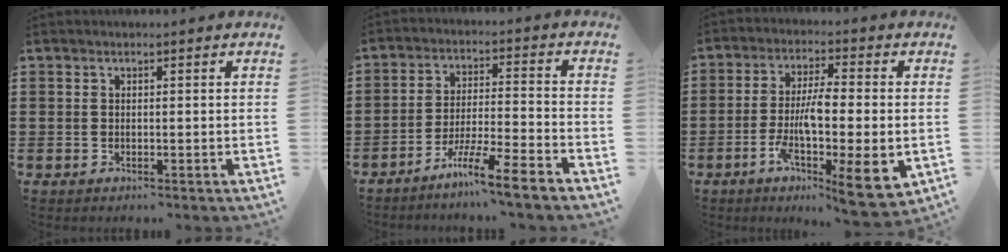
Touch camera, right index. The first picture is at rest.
{"total": 7.7, "force": [-6.4, -0.5, 4.3], "torque": [-0.091, -0.009, -0.126]}
{"total": 11.3, "force": [-3.0, 2.5, 10.6], "torque": [-0.200, -0.008, -0.056]}